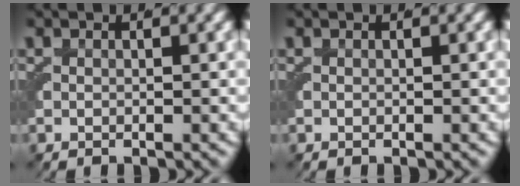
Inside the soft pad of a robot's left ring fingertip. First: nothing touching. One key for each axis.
{"total": 0.0}